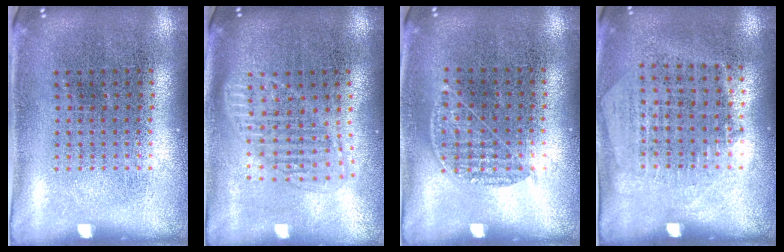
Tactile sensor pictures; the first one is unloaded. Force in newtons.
{"total": 1.5, "press": 1.3, "slide": 0.8}
{"total": 0.8, "press": 0.7, "slide": 0.5}
{"total": 1.3, "press": 1.1, "slide": 0.6}